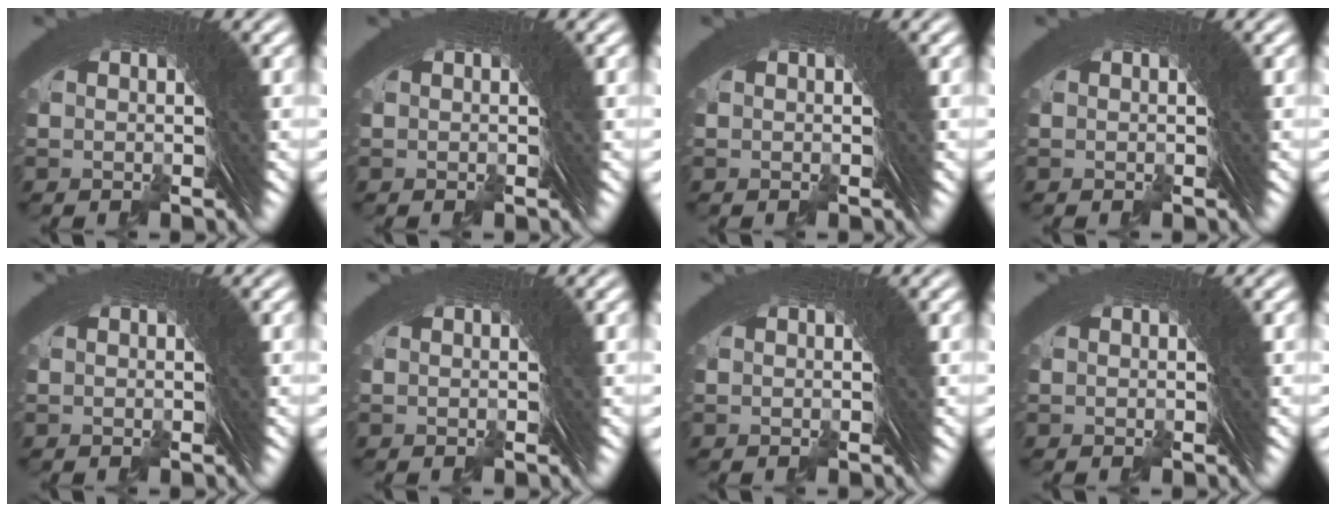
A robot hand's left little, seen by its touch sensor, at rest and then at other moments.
{"total": 0.0}
{"total": 0.0}
{"total": 0.0}
{"total": 0.0}
{"total": 0.0}
{"total": 0.0}
{"total": 0.0}